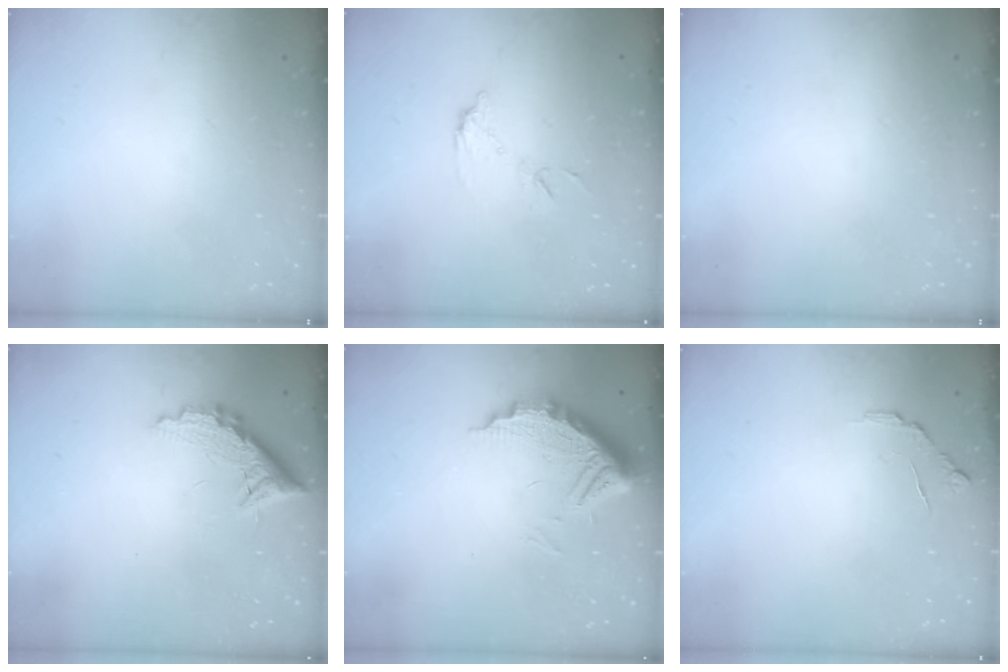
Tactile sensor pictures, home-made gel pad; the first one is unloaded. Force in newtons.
{"total": 7.8, "press": 7.8, "slide": 0.4}
{"total": 0.0}
{"total": 10.9, "press": 10.9, "slide": 0.4}
{"total": 11.7, "press": 11.7, "slide": 1.0}
{"total": 6.3, "press": 6.2, "slide": 0.6}